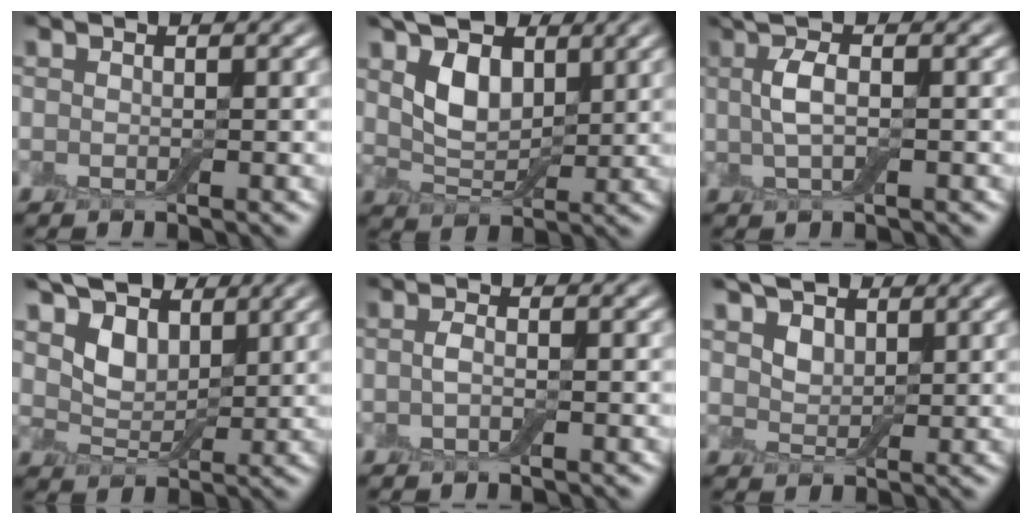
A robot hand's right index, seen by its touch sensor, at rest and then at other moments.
{"total": 5.6, "force": [2.4, 3.5, 3.6], "torque": [-0.081, -0.002, 0.039]}
{"total": 3.2, "force": [0.6, 1.0, 2.9], "torque": [-0.061, 0.005, 0.009]}
{"total": 5.1, "force": [2.9, 3.1, 2.7], "torque": [-0.065, 0.000, 0.043]}
{"total": 1.2, "force": [-0.1, 0.3, 1.1], "torque": [-0.026, -0.001, -0.005]}
{"total": 3.7, "force": [2.3, 2.3, 1.8], "torque": [-0.048, -0.004, 0.040]}